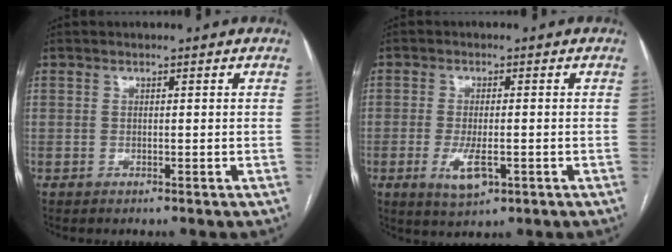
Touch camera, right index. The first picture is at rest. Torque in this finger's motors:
{"motor_torque": [0.16, -0.15, 0.12, 0.03]}